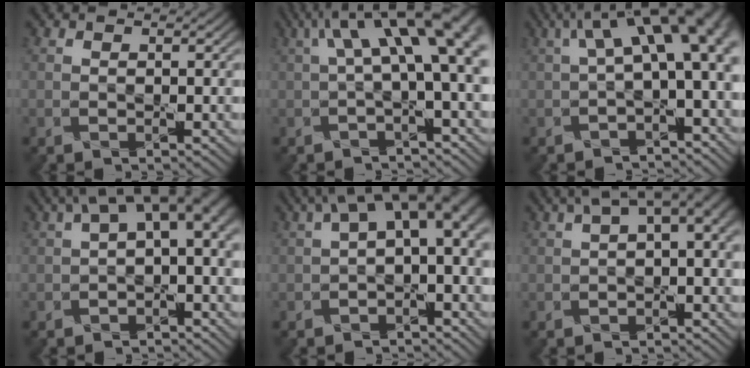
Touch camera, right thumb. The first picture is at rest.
{"total": 10.2, "force": [2.6, 3.3, 9.3], "torque": [-0.150, 0.014, 0.046]}
{"total": 11.9, "force": [2.4, 5.2, 10.5], "torque": [-0.160, 0.000, 0.051]}
{"total": 8.1, "force": [1.5, 4.0, 6.9], "torque": [-0.106, 0.004, 0.028]}
{"total": 9.4, "force": [1.5, 4.8, 7.9], "torque": [-0.118, 0.001, 0.028]}
{"total": 5.4, "force": [1.6, 2.3, 4.7], "torque": [-0.072, 0.006, 0.029]}